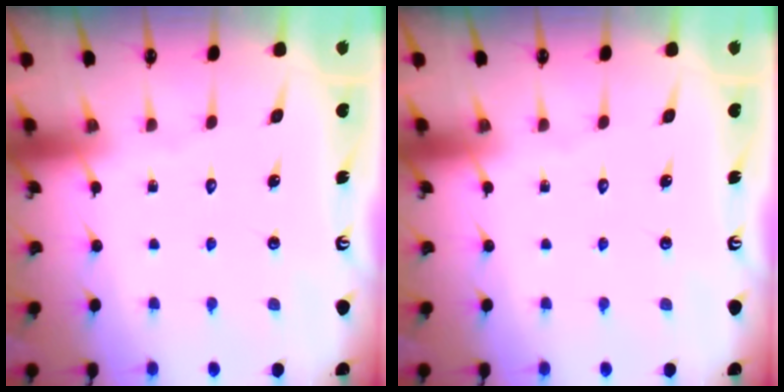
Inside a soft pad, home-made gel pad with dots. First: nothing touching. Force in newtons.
{"total": 0.0}